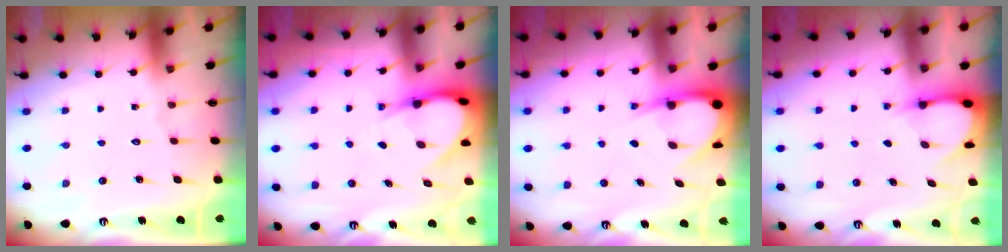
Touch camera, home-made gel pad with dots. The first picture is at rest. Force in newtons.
{"total": 6.3, "press": 6.3, "slide": 0.5}
{"total": 6.7, "press": 6.6, "slide": 0.8}
{"total": 3.2, "press": 3.2, "slide": 0.3}